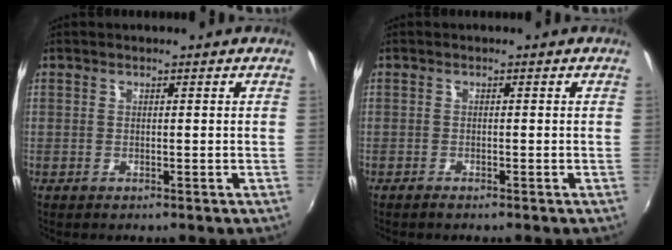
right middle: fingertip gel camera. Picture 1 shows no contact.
{"total": 1.1, "force": [-0.9, 0.2, 0.5], "torque": [-0.012, -0.004, -0.020]}